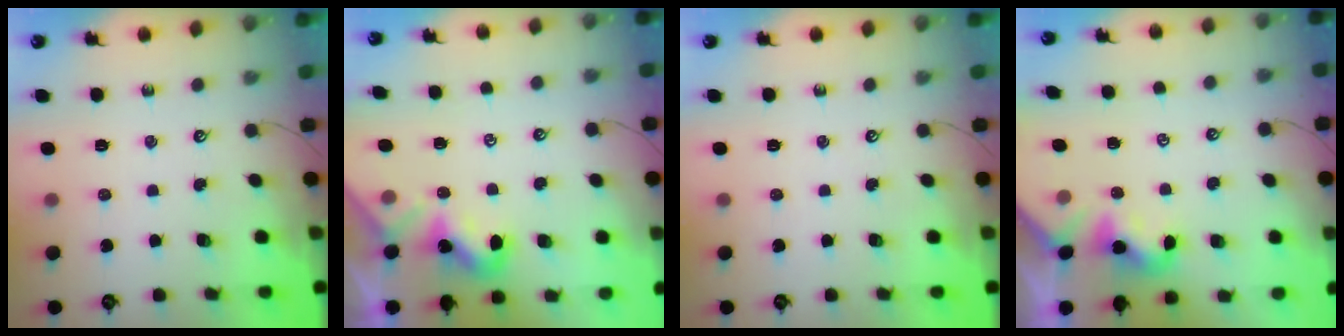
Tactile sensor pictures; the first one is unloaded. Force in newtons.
{"total": 1.8, "press": 1.7, "slide": 0.5}
{"total": 0.0}
{"total": 0.5, "press": 0.5, "slide": 0.1}